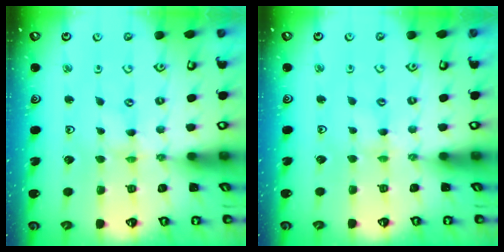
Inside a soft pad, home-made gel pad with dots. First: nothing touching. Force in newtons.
{"total": 2.4, "press": 2.4, "slide": 0.4}